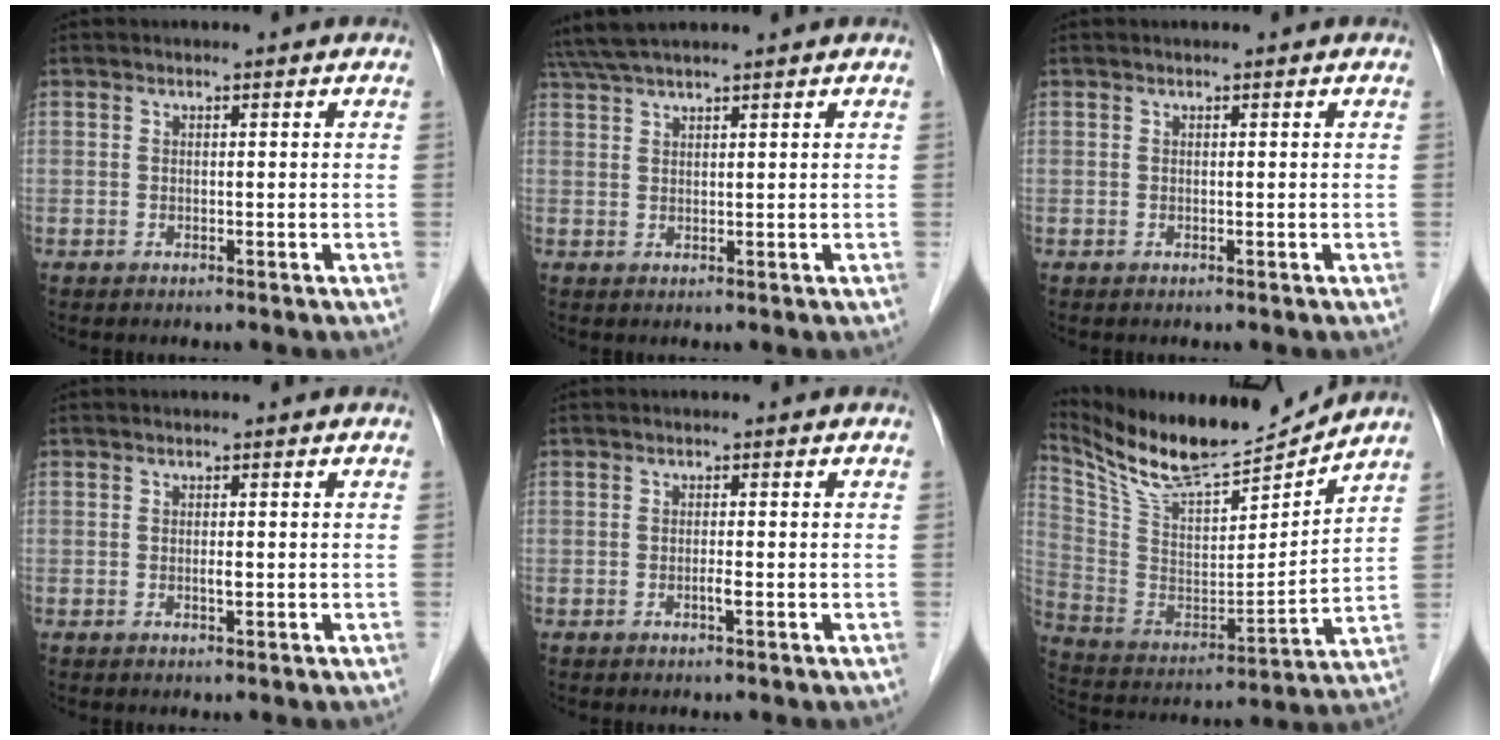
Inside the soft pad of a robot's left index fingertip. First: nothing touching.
{"total": 3.9, "force": [3.2, -0.7, 2.2], "torque": [-0.040, 0.032, 0.064]}
{"total": 0.0}
{"total": 2.1, "force": [-2.0, -0.3, 0.1], "torque": [-0.002, -0.007, -0.034]}
{"total": 2.4, "force": [-2.3, -0.5, 0.2], "torque": [-0.004, -0.006, -0.039]}
{"total": 13.5, "force": [12.6, 0.8, 4.7], "torque": [-0.105, -0.022, 0.235]}